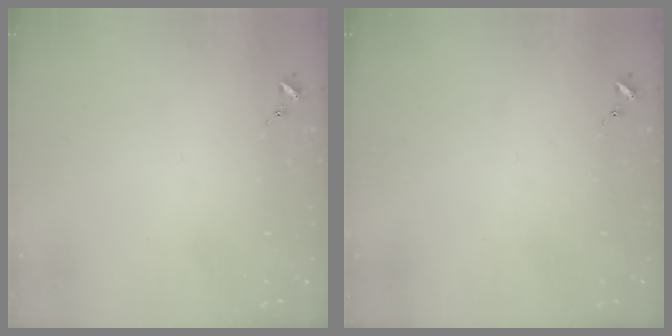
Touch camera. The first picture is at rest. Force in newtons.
{"total": 0.0}